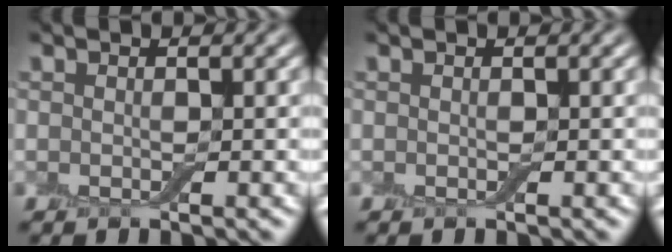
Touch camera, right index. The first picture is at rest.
{"total": 0.0}